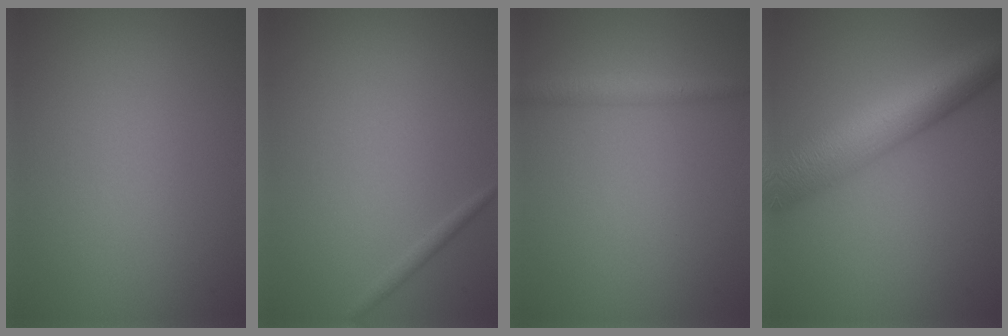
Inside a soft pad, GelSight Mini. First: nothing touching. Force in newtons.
{"total": 0.8, "press": 0.8, "slide": 0.0}
{"total": 1.8, "press": 1.8, "slide": 0.1}
{"total": 9.5, "press": 9.5, "slide": 0.2}